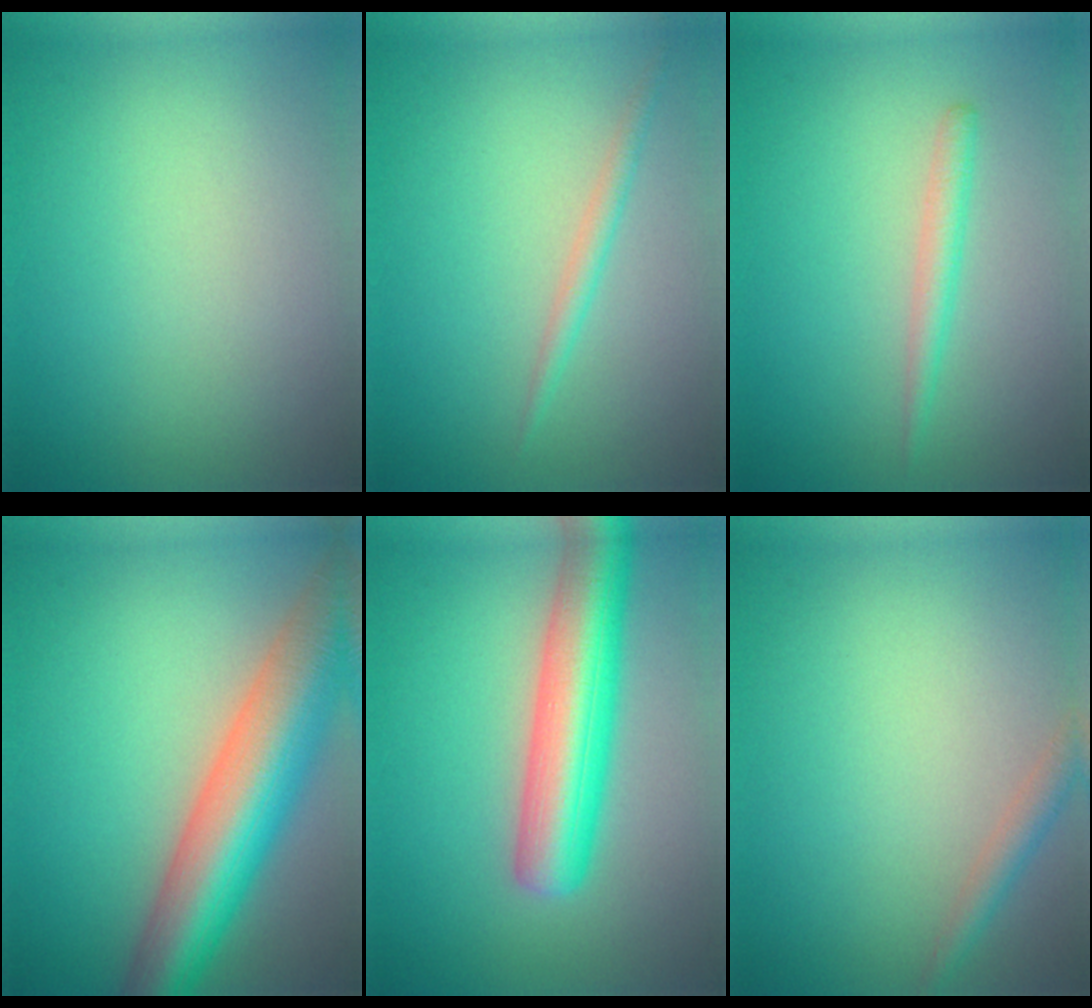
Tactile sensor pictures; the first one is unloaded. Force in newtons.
{"total": 1.3, "press": 1.3, "slide": 0.0}
{"total": 1.7, "press": 1.7, "slide": 0.0}
{"total": 11.5, "press": 11.5, "slide": 0.6}
{"total": 7.8, "press": 7.8, "slide": 0.2}
{"total": 1.8, "press": 1.8, "slide": 0.1}